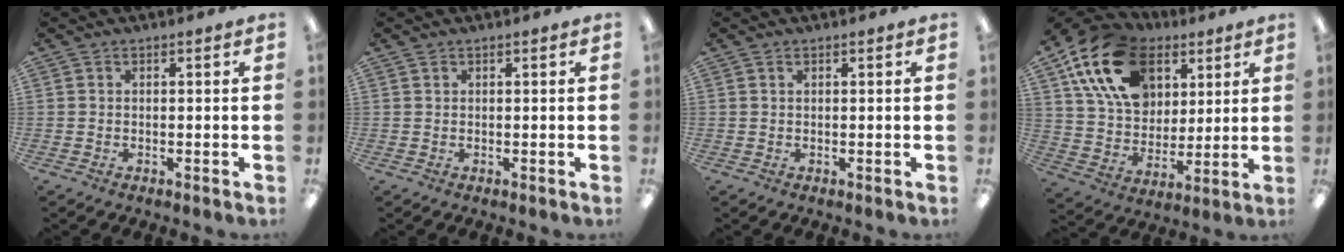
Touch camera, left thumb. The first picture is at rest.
{"total": 0.8, "force": [0.4, 0.5, 0.5], "torque": [-0.012, 0.005, 0.007]}
{"total": 0.9, "force": [0.4, 0.5, 0.7], "torque": [-0.016, 0.004, 0.007]}
{"total": 21.1, "force": [9.9, 14.4, 11.8], "torque": [-0.225, -0.025, 0.182]}